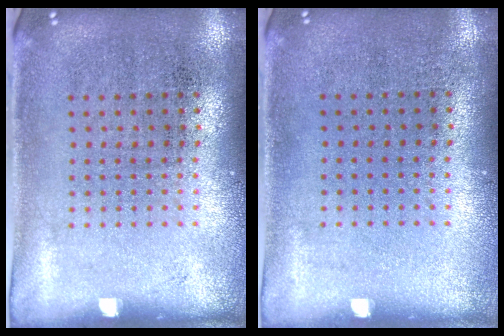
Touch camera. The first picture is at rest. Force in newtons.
{"total": 0.0}